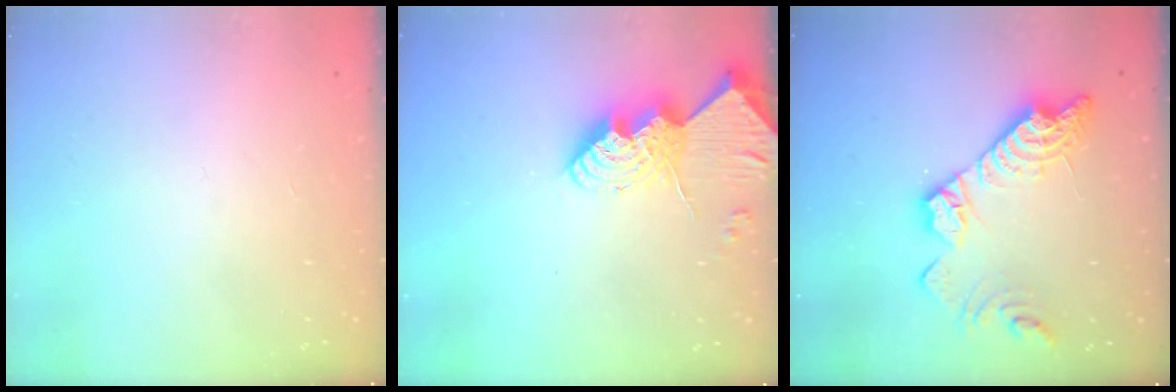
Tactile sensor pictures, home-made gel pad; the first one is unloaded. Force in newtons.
{"total": 13.9, "press": 13.8, "slide": 1.3}
{"total": 17.4, "press": 17.4, "slide": 1.2}